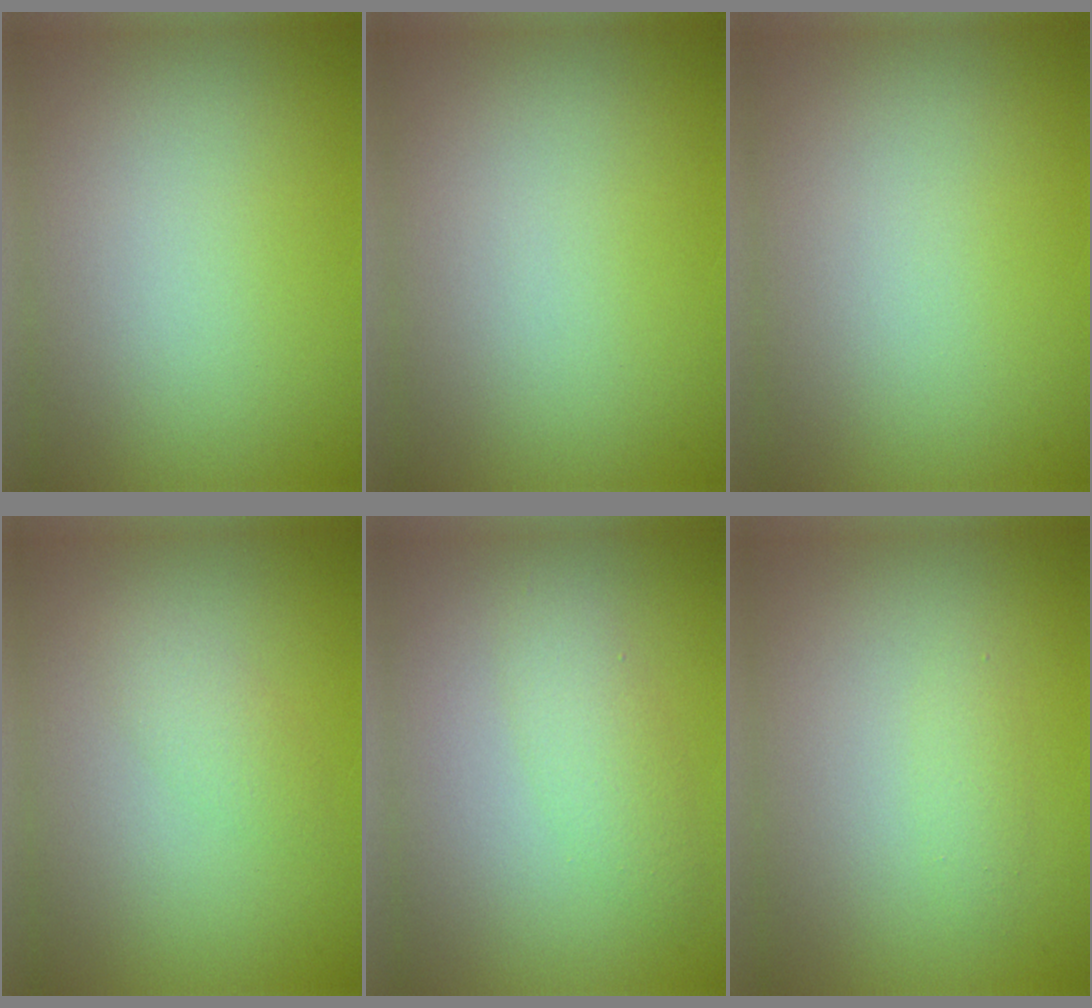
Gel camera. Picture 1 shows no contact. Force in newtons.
{"total": 0.0}
{"total": 0.0}
{"total": 1.6, "press": 1.6, "slide": 0.0}
{"total": 2.2, "press": 2.2, "slide": 0.1}
{"total": 0.9, "press": 0.9, "slide": 0.0}